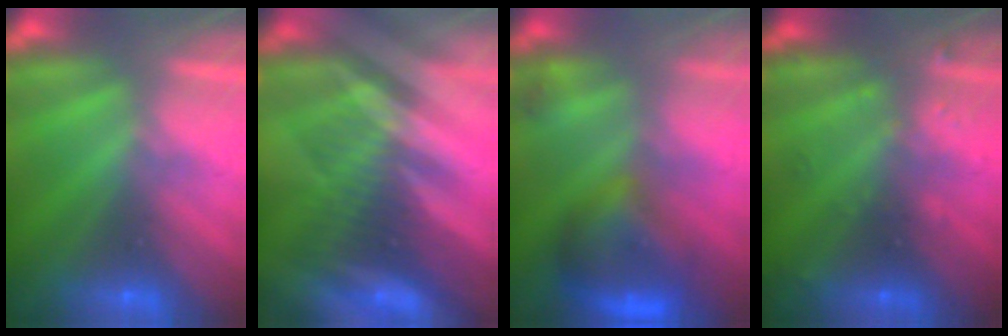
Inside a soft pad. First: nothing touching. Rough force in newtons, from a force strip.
{"total": 2.9}
{"total": 9.4}
{"total": 2.4}